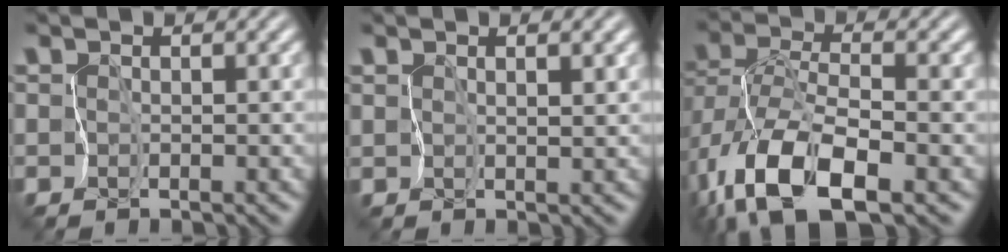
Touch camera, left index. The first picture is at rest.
{"total": 1.3, "force": [1.0, 0.1, 0.8], "torque": [-0.009, 0.002, 0.027]}
{"total": 10.1, "force": [-4.8, 4.3, 7.8], "torque": [-0.163, -0.007, -0.086]}